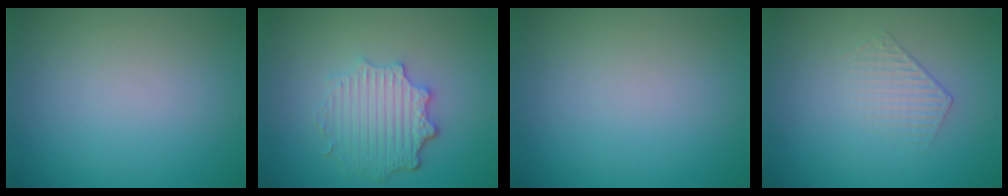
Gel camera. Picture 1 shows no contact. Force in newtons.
{"total": 4.5, "press": 3.6, "slide": 2.7}
{"total": 0.0}
{"total": 1.3, "press": 0.6, "slide": 1.2}